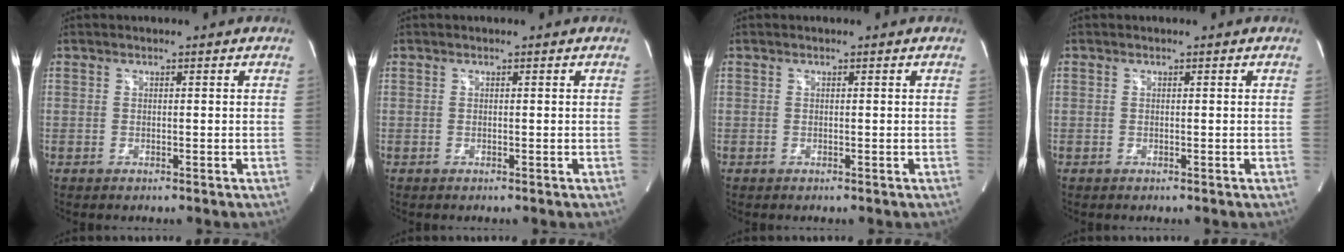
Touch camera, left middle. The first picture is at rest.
{"total": 0.0}
{"total": 0.0}
{"total": 0.0}